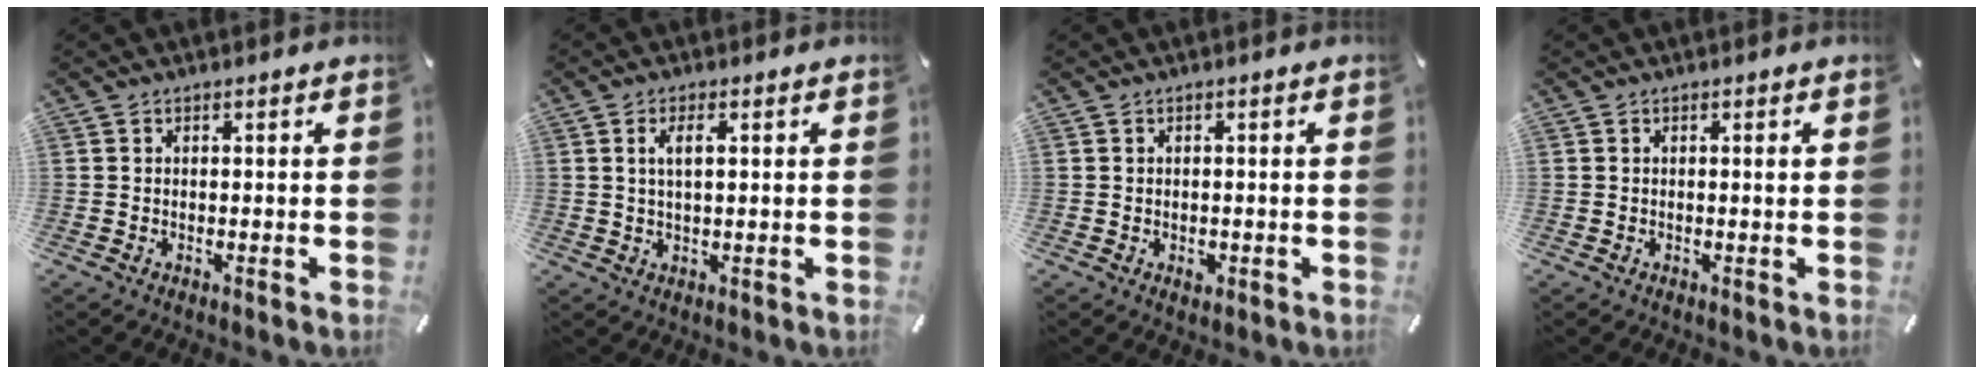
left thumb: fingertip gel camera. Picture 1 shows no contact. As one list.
[{"total": 4.2, "force": [1.1, 1.4, 3.8], "torque": [-0.078, 0.006, 0.017]}, {"total": 1.7, "force": [-0.4, 1.3, 1.0], "torque": [-0.018, 0.002, -0.007]}, {"total": 0.9, "force": [0.2, 0.1, 0.9], "torque": [-0.009, -0.001, 0.000]}]